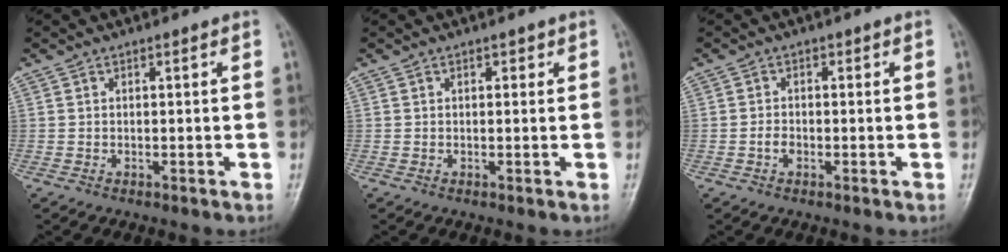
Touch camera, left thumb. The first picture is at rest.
{"total": 0.8, "force": [0.4, 0.5, 0.5], "torque": [0.001, 0.000, 0.003]}
{"total": 1.7, "force": [-0.7, 1.2, 0.9], "torque": [-0.014, 0.005, -0.015]}